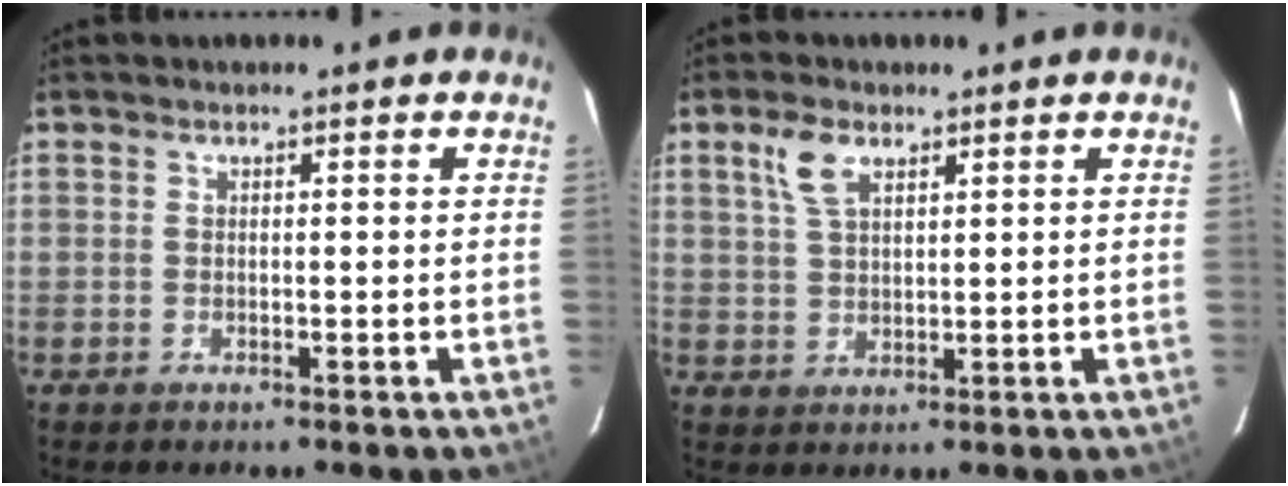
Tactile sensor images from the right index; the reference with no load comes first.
{"total": 5.0, "force": [2.7, 2.6, 3.4], "torque": [-0.070, 0.012, 0.054]}